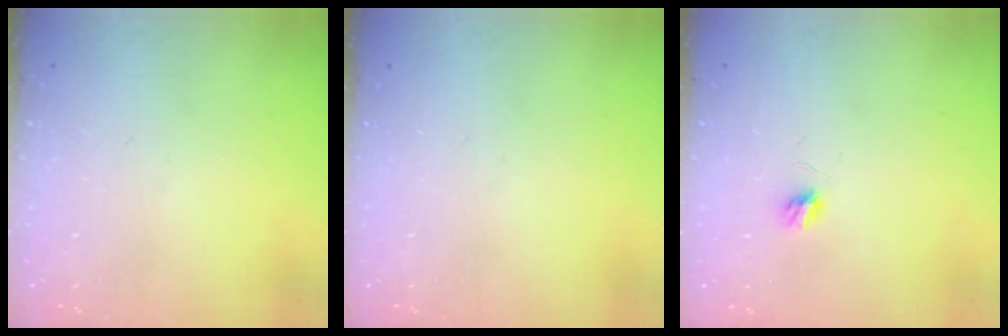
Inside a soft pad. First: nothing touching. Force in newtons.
{"total": 0.0}
{"total": 4.6, "press": 4.6, "slide": 0.5}